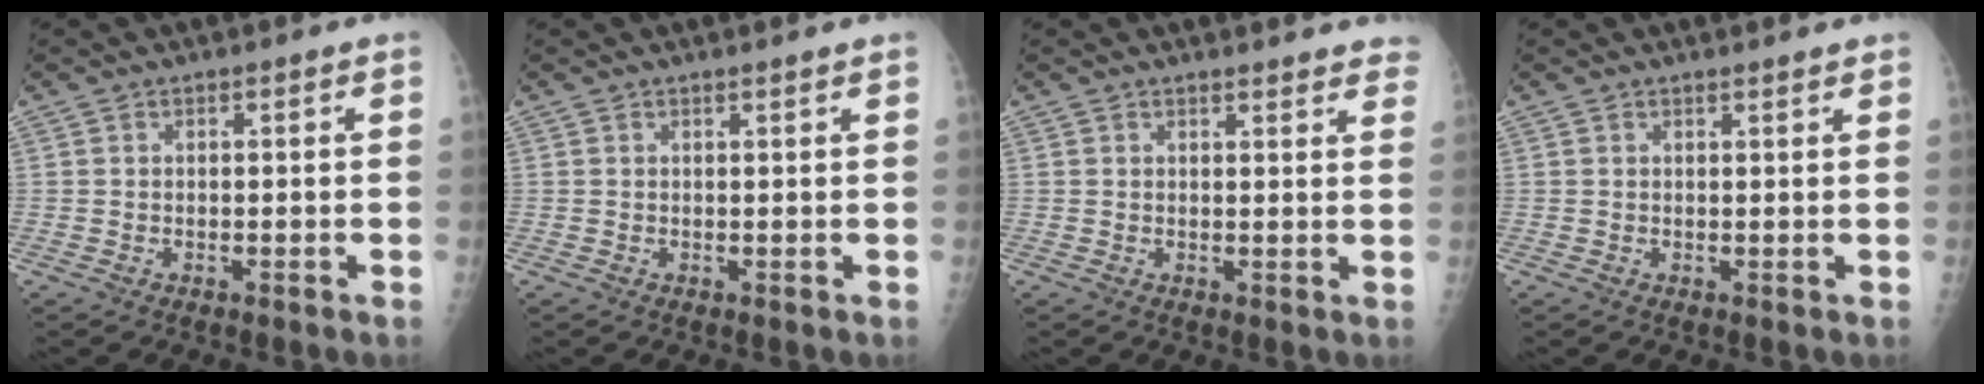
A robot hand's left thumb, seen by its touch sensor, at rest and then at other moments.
{"total": 0.7, "force": [0.7, -0.1, 0.3], "torque": [-0.009, -0.002, 0.013]}
{"total": 6.5, "force": [6.1, 1.6, 1.6], "torque": [0.012, -0.025, 0.048]}
{"total": 1.3, "force": [1.2, 0.1, 0.5], "torque": [-0.002, -0.004, 0.017]}